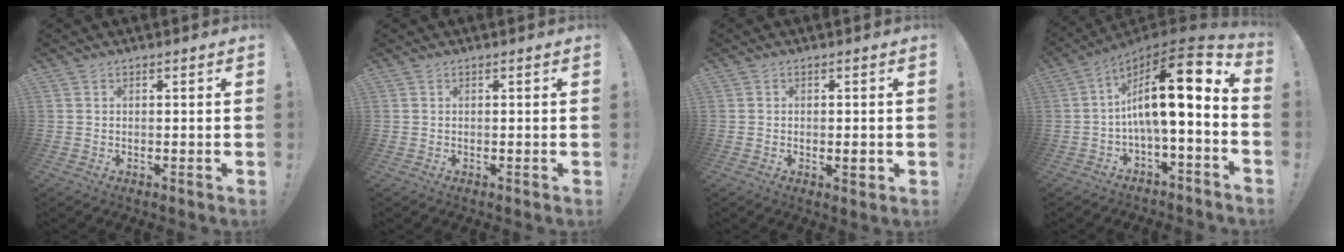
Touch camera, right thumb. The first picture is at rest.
{"total": 0.0}
{"total": 1.7, "force": [-0.3, 0.9, 1.4], "torque": [-0.011, -0.001, -0.006]}
{"total": 16.7, "force": [3.0, 3.6, 16.1], "torque": [-0.266, -0.027, 0.042]}